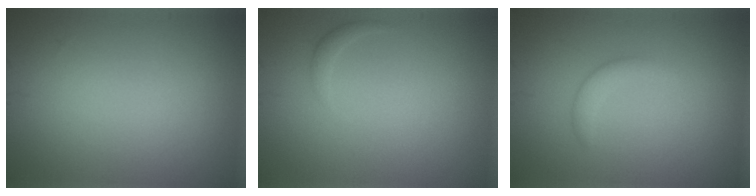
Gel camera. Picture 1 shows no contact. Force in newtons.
{"total": 0.7, "press": 0.7, "slide": 0.1}
{"total": 1.5, "press": 1.5, "slide": 0.1}